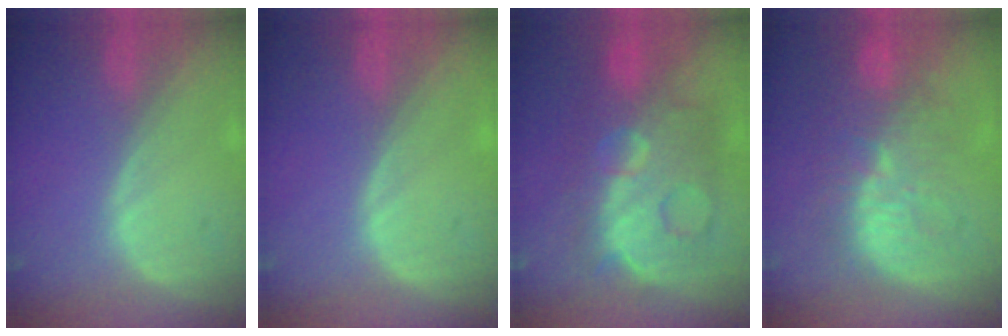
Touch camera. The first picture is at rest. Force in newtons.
{"total": 0.0}
{"total": 12.3, "press": 12.2, "slide": 1.2}
{"total": 10.7, "press": 9.6, "slide": 4.8}